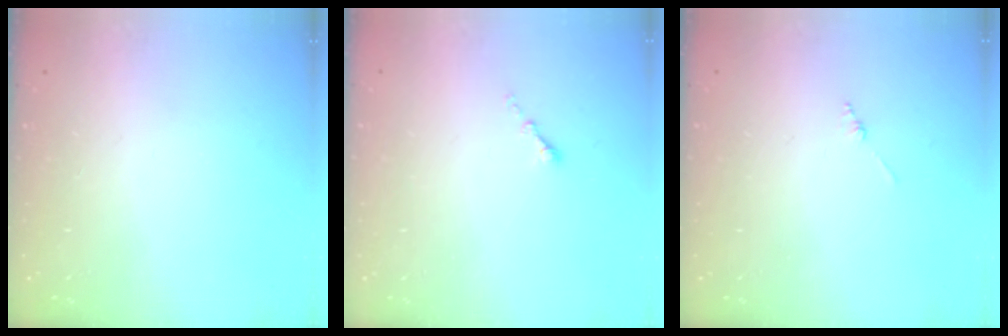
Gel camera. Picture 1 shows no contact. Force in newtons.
{"total": 1.1, "press": 1.0, "slide": 0.5}
{"total": 0.8, "press": 0.8, "slide": 0.2}